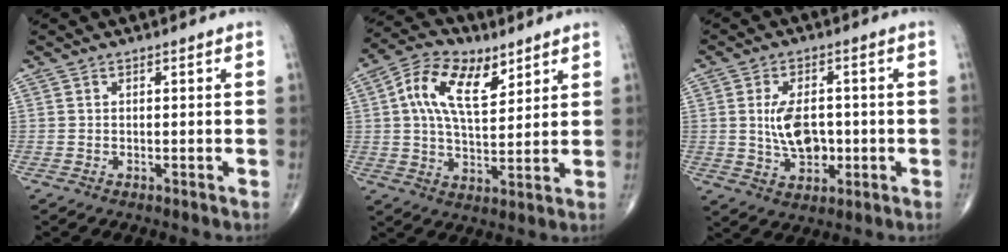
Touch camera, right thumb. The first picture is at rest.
{"total": 13.0, "force": [5.1, 6.9, 9.7], "torque": [-0.159, -0.008, 0.090]}
{"total": 8.6, "force": [-0.2, 5.3, 6.8], "torque": [-0.104, 0.001, 0.004]}